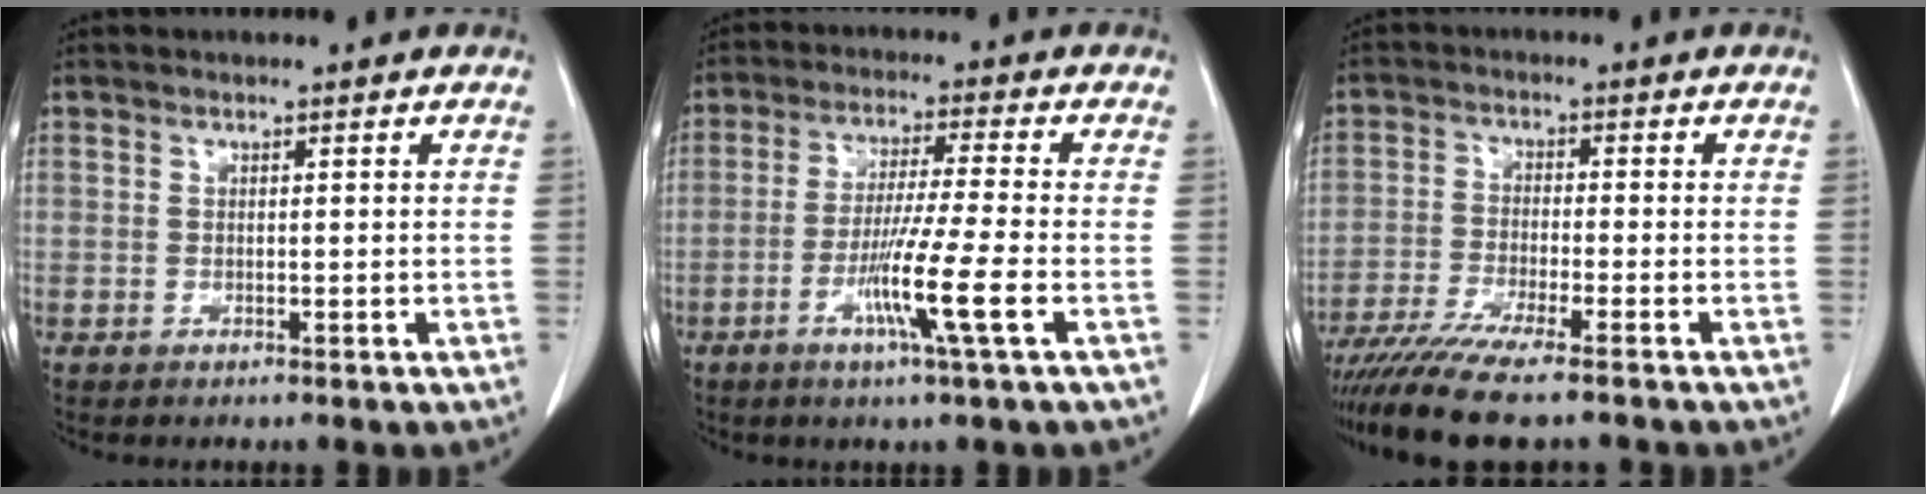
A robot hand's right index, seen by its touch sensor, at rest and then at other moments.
{"total": 8.1, "force": [-2.9, -1.3, 7.5], "torque": [-0.138, -0.019, -0.059]}
{"total": 11.2, "force": [-9.2, 0.1, 6.4], "torque": [-0.104, -0.027, -0.153]}